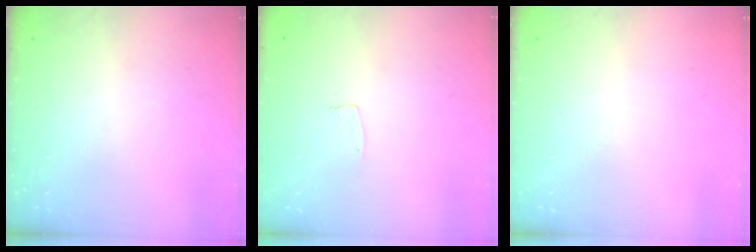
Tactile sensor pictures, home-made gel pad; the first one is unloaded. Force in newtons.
{"total": 3.0, "press": 3.0, "slide": 0.2}
{"total": 0.0}